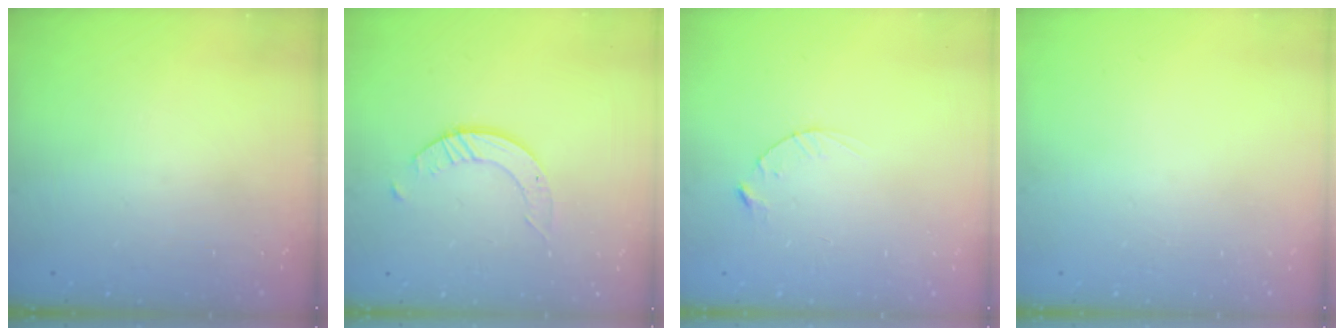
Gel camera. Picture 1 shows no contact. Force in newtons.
{"total": 2.4, "press": 2.4, "slide": 0.3}
{"total": 2.5, "press": 2.5, "slide": 0.4}
{"total": 0.0}